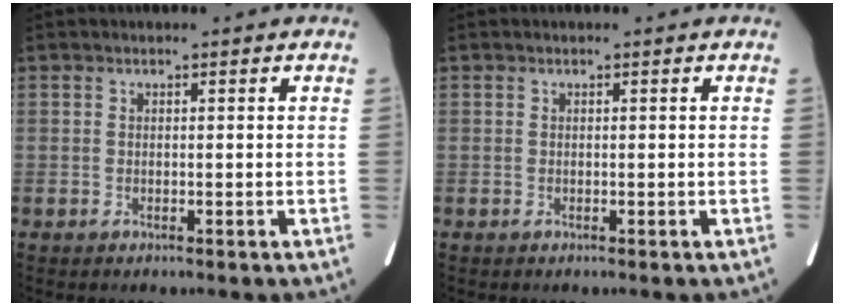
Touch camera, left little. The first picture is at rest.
{"total": 0.0}